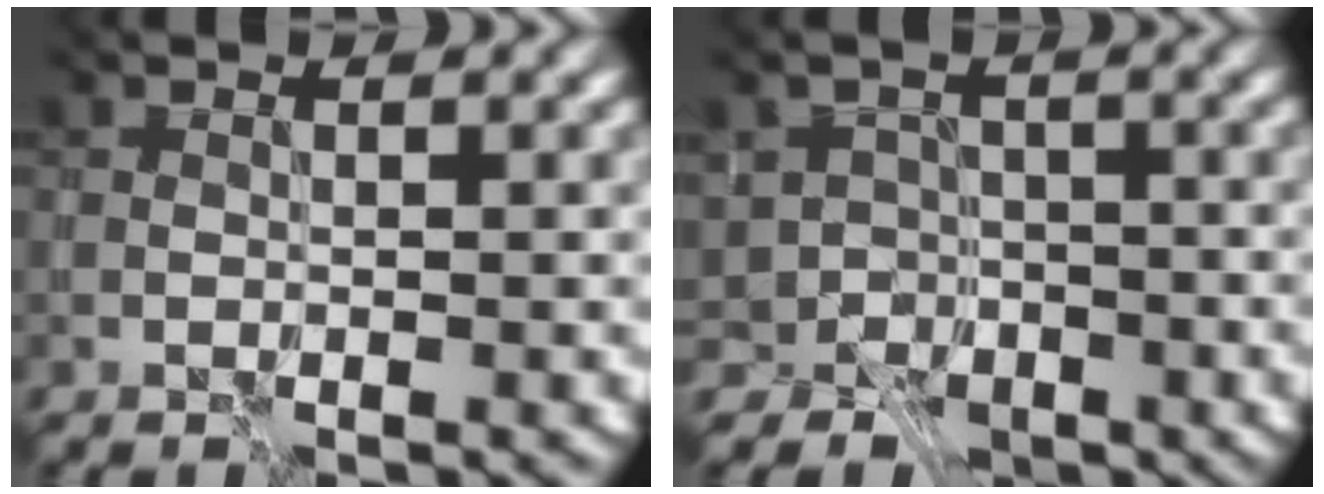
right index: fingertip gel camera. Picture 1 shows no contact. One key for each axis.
{"total": 5.6, "fx": -3.1, "fy": 4.6, "fz": 0.3, "tx": 0.024, "ty": -0.006, "tz": -0.052}